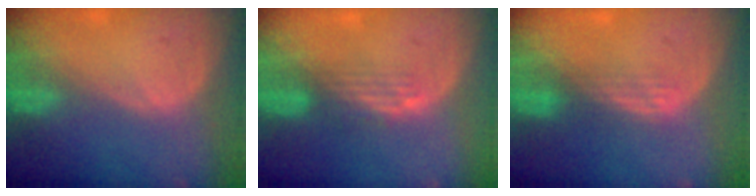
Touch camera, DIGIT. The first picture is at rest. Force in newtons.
{"total": 3.3, "press": 2.8, "slide": 1.7}
{"total": 2.9, "press": 2.5, "slide": 1.5}